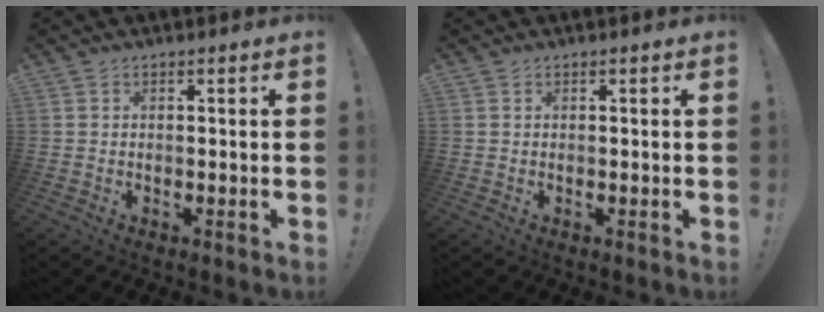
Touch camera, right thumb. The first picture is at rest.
{"total": 0.0}